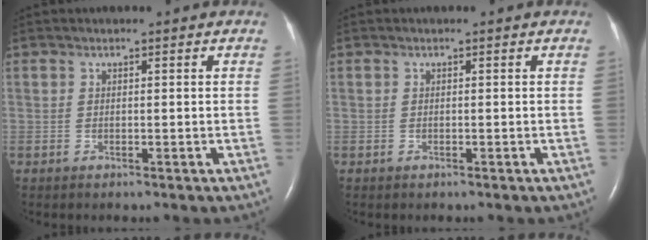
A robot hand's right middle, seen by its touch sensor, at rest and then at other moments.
{"total": 0.0}